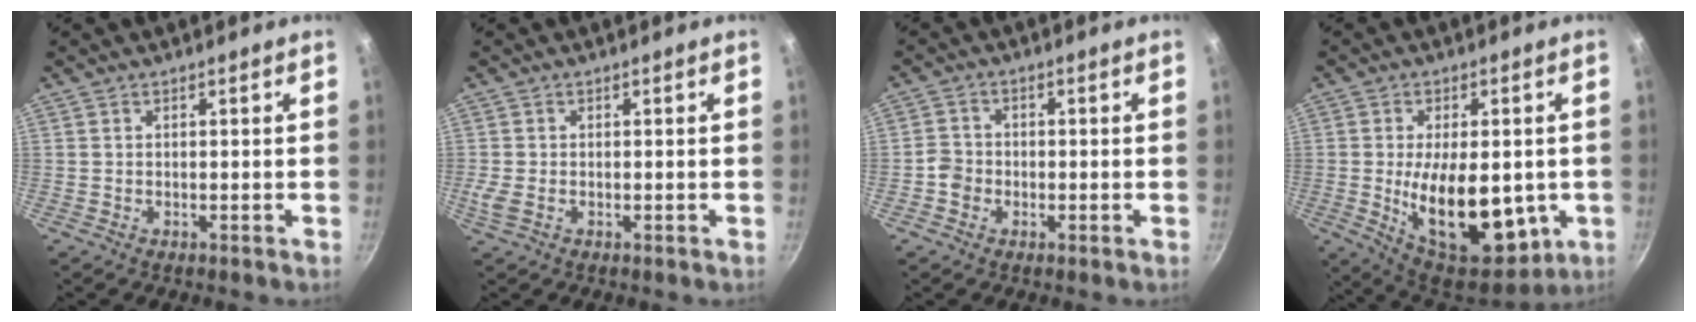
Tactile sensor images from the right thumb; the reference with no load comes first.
{"total": 2.3, "force": [-0.5, 1.4, 1.7], "torque": [-0.037, -0.002, -0.010]}
{"total": 3.1, "force": [-1.2, 2.7, 1.0], "torque": [-0.004, 0.014, -0.028]}
{"total": 19.9, "force": [-2.6, 10.4, 16.8], "torque": [-0.228, -0.017, -0.022]}